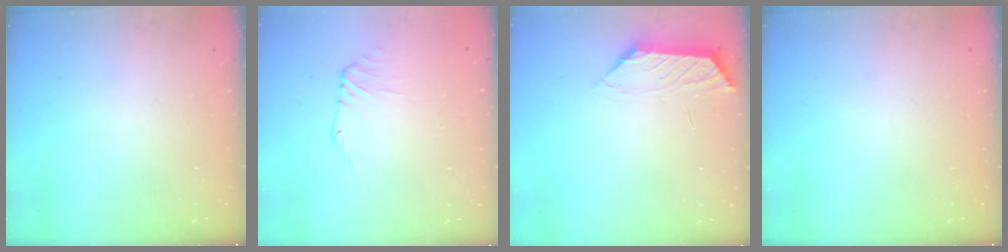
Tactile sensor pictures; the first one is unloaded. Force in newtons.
{"total": 0.9, "press": 0.8, "slide": 0.4}
{"total": 1.3, "press": 1.3, "slide": 0.4}
{"total": 0.0}